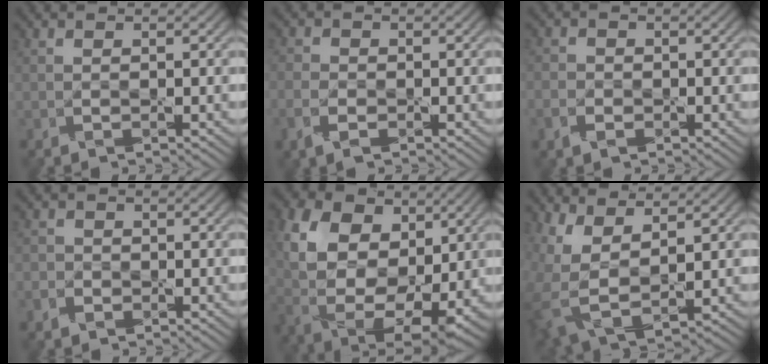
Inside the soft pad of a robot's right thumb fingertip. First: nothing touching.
{"total": 3.7, "force": [-1.7, 2.3, 2.3], "torque": [-0.060, -0.007, -0.041]}
{"total": 2.6, "force": [-1.3, 1.9, 1.3], "torque": [-0.033, -0.004, -0.031]}
{"total": 2.1, "force": [-1.2, 1.5, 0.6], "torque": [-0.013, -0.002, -0.030]}
{"total": 14.1, "force": [2.9, 9.5, 9.9], "torque": [-0.221, -0.005, 0.056]}
{"total": 9.2, "force": [1.5, 5.5, 7.2], "torque": [-0.200, -0.028, 0.044]}